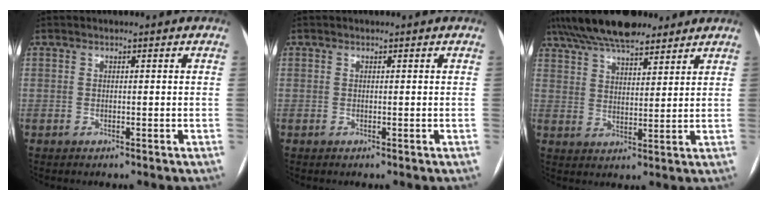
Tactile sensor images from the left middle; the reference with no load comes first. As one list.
[{"total": 0.0}, {"total": 15.5, "force": [12.3, 4.8, 8.1], "torque": [-0.158, 0.047, 0.206]}]